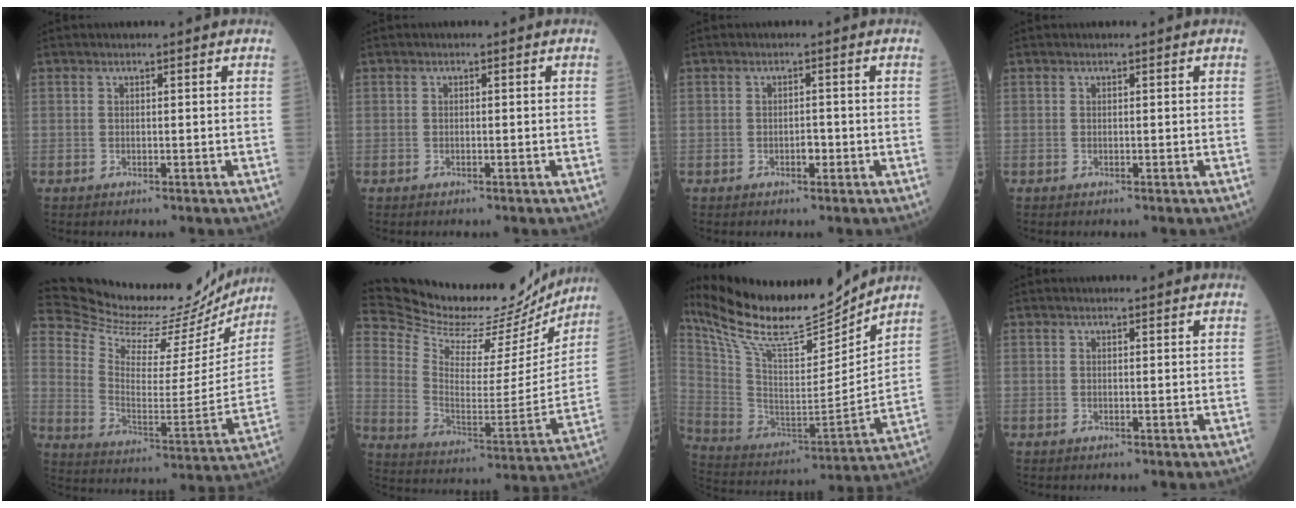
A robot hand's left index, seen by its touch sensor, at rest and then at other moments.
{"total": 0.0}
{"total": 1.2, "force": [-0.7, 0.6, 0.8], "torque": [-0.007, 0.000, -0.014]}
{"total": 0.0}
{"total": 24.6, "force": [23.0, 5.8, 6.4], "torque": [-0.111, -0.054, 0.319]}
{"total": 25.8, "force": [23.7, 6.1, 8.1], "torque": [-0.141, -0.045, 0.335]}
{"total": 20.6, "force": [18.7, 2.5, 8.4], "torque": [-0.176, -0.023, 0.324]}
{"total": 1.8, "force": [1.7, 0.2, 0.3], "torque": [-0.010, 0.009, 0.019]}